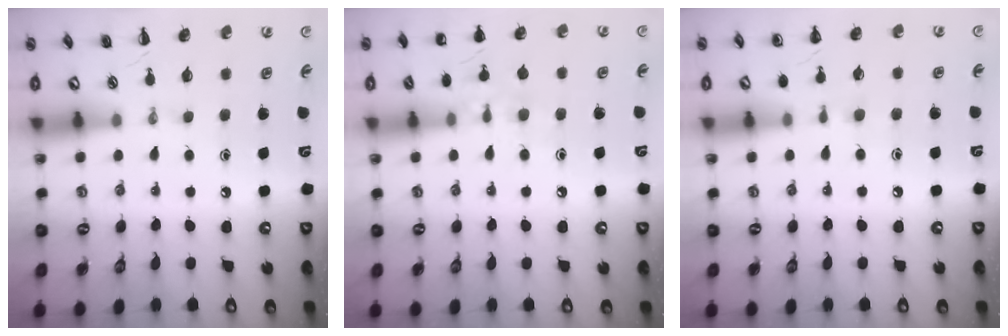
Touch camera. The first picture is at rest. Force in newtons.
{"total": 8.9, "press": 8.7, "slide": 2.0}
{"total": 5.4, "press": 5.1, "slide": 1.7}